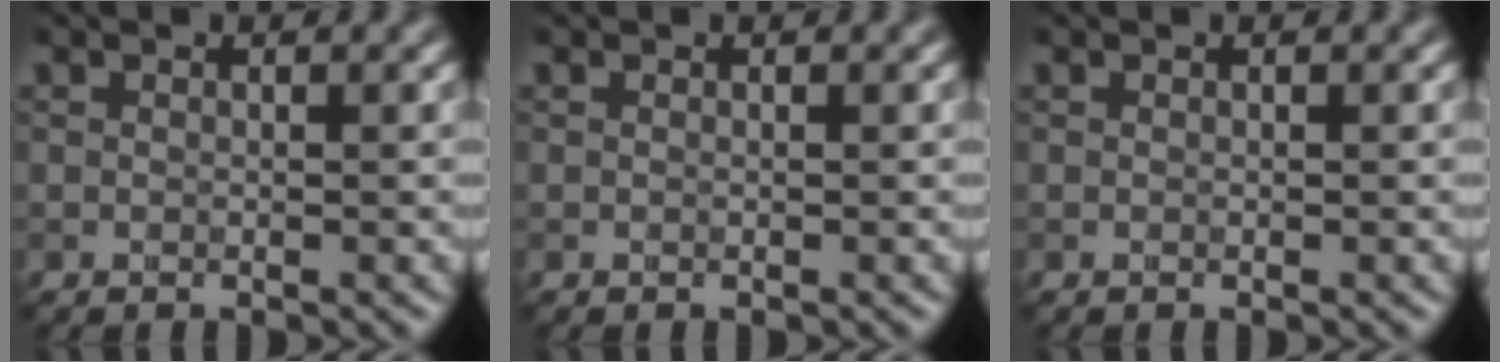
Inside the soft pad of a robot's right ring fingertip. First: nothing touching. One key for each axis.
{"total": 0.0}
{"total": 0.0}